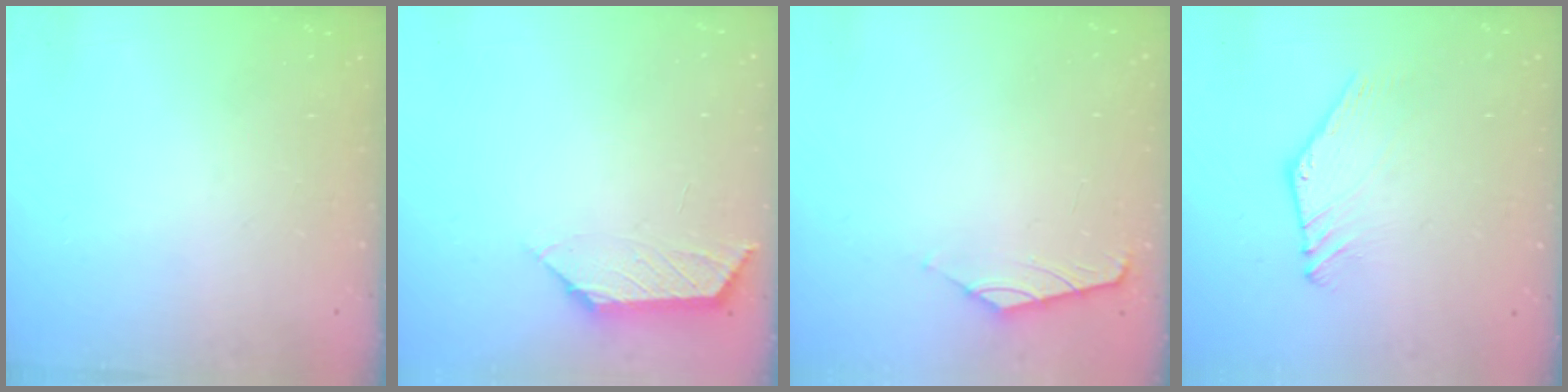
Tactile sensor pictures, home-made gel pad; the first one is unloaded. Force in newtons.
{"total": 2.8, "press": 2.8, "slide": 0.3}
{"total": 0.0}
{"total": 2.0, "press": 2.0, "slide": 0.0}